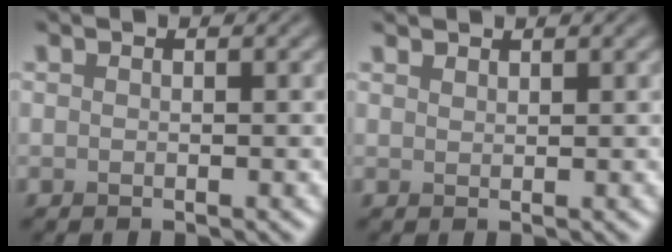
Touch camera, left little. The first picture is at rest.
{"total": 1.1, "force": [1.1, 0.1, 0.1], "torque": [-0.003, 0.000, 0.020]}